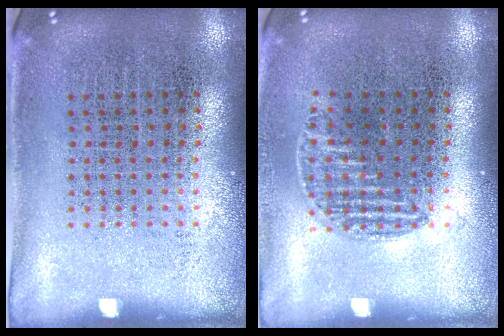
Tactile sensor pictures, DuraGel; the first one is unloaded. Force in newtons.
{"total": 1.0, "press": 0.8, "slide": 0.6}